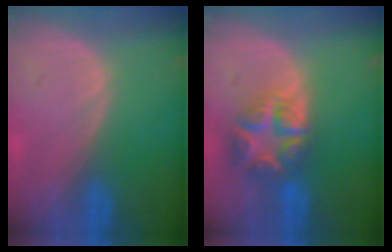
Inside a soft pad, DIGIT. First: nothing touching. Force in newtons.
{"total": 8.0, "press": 6.9, "slide": 4.0}